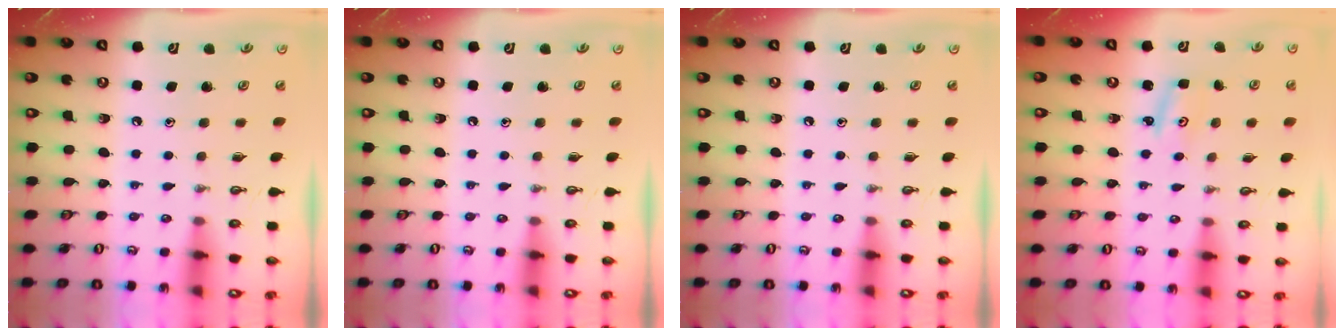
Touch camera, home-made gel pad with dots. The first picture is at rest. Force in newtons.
{"total": 0.0}
{"total": 0.0}
{"total": 2.9, "press": 2.9, "slide": 0.3}